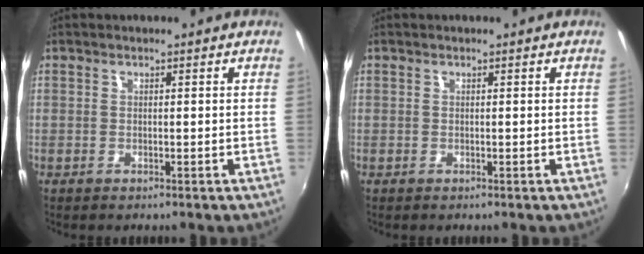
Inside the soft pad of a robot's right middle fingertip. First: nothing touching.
{"total": 0.0}